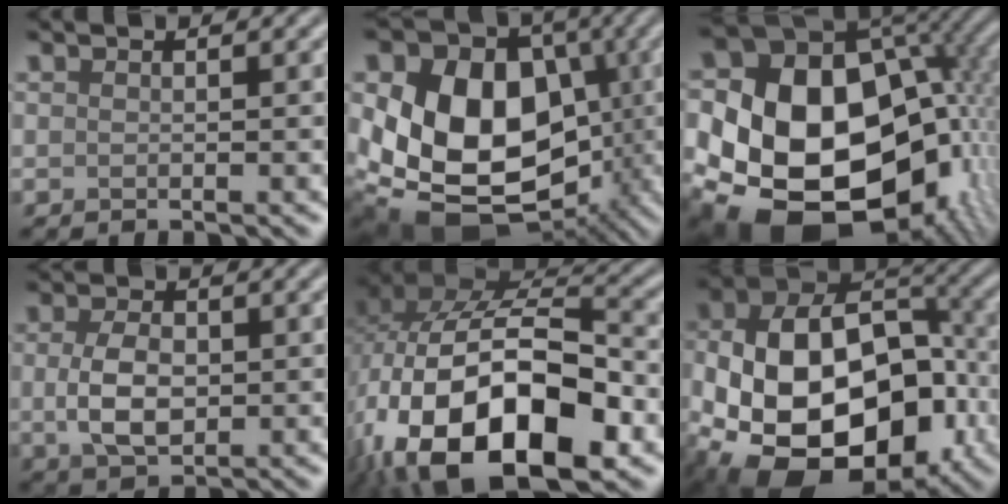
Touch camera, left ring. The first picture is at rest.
{"total": 16.3, "force": [-1.2, 12.6, 10.3], "torque": [-0.153, 0.003, -0.034]}
{"total": 21.8, "force": [-3.8, 16.1, 14.2], "torque": [-0.239, -0.015, -0.061]}
{"total": 4.4, "force": [0.0, 2.7, 3.4], "torque": [-0.072, -0.001, 0.000]}
{"total": 18.0, "force": [-6.3, 9.9, 13.6], "torque": [-0.247, -0.018, -0.099]}
{"total": 17.9, "force": [-4.4, 11.9, 12.6], "torque": [-0.200, -0.024, -0.055]}